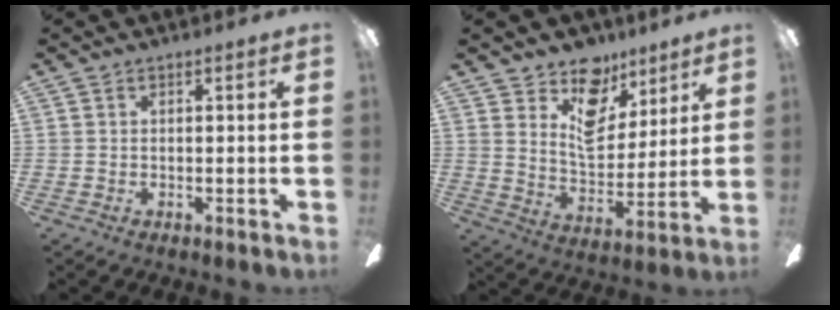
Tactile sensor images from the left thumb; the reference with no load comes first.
{"total": 12.8, "force": [8.4, 7.7, 5.7], "torque": [-0.095, -0.049, 0.162]}